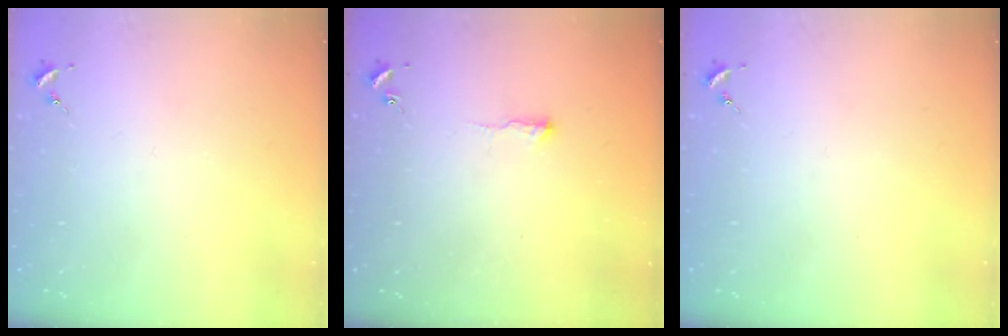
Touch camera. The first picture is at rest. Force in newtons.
{"total": 2.9, "press": 2.9, "slide": 0.6}
{"total": 0.0}